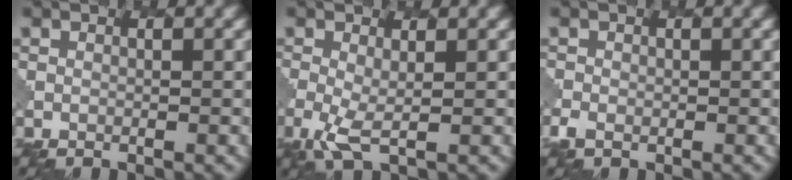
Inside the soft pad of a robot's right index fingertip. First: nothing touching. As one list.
[{"total": 2.5, "force": [-0.4, 0.8, 2.3], "torque": [-0.060, -0.013, -0.007]}, {"total": 1.3, "force": [-0.6, 0.9, 0.6], "torque": [-0.016, -0.004, -0.014]}]